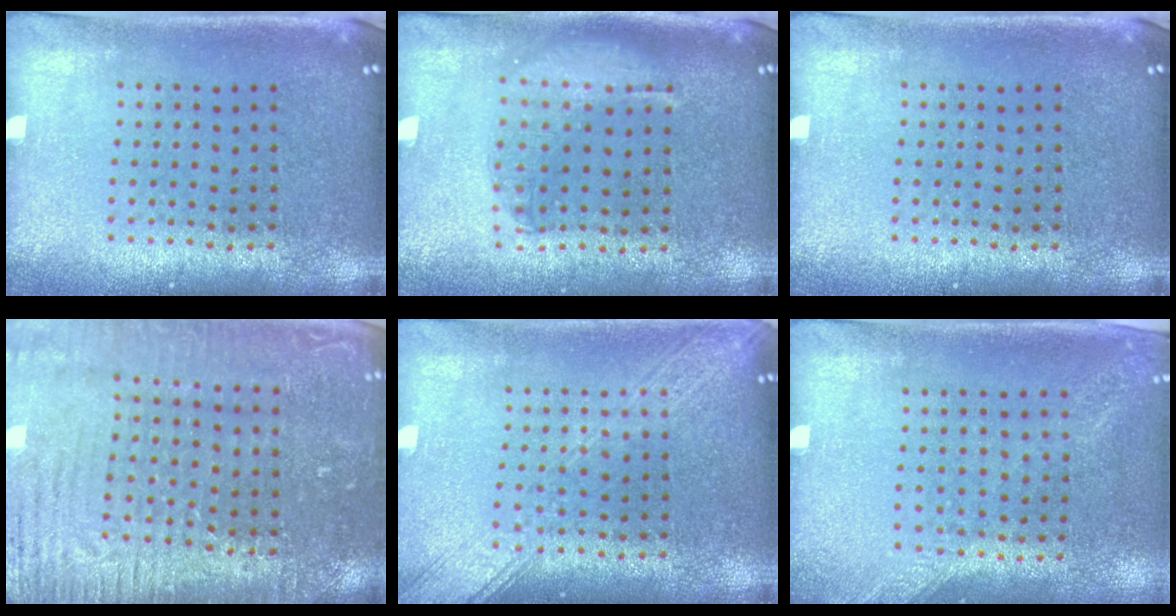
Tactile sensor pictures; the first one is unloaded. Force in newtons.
{"total": 1.3, "press": 1.3, "slide": 0.3}
{"total": 0.0}
{"total": 3.3, "press": 3.3, "slide": 0.4}
{"total": 3.5, "press": 3.5, "slide": 0.4}
{"total": 1.2, "press": 1.2, "slide": 0.4}